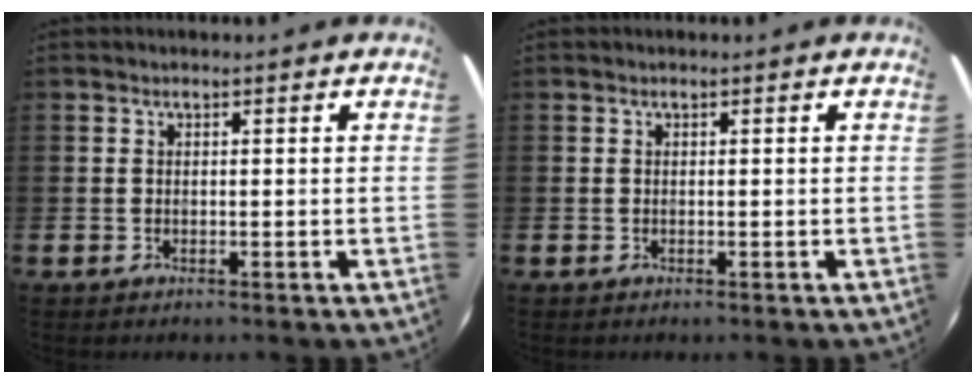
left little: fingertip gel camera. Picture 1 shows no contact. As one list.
[{"total": 0.0}]